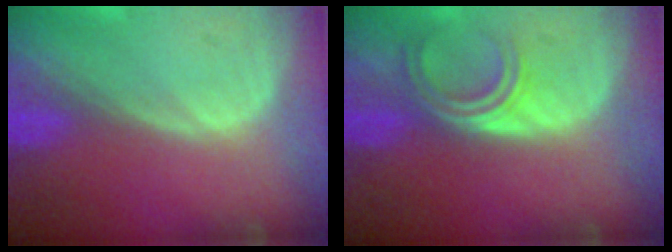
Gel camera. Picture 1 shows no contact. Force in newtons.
{"total": 4.8, "press": 4.0, "slide": 2.6}